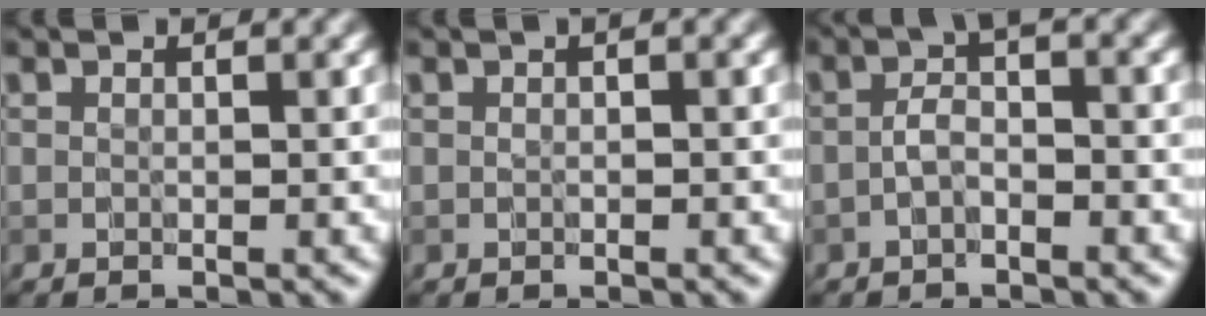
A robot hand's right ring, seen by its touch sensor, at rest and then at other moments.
{"total": 0.6, "force": [-0.1, 0.1, 0.5], "torque": [-0.010, 0.002, -0.004]}
{"total": 1.8, "force": [-0.7, 0.5, 1.6], "torque": [-0.032, 0.007, -0.019]}